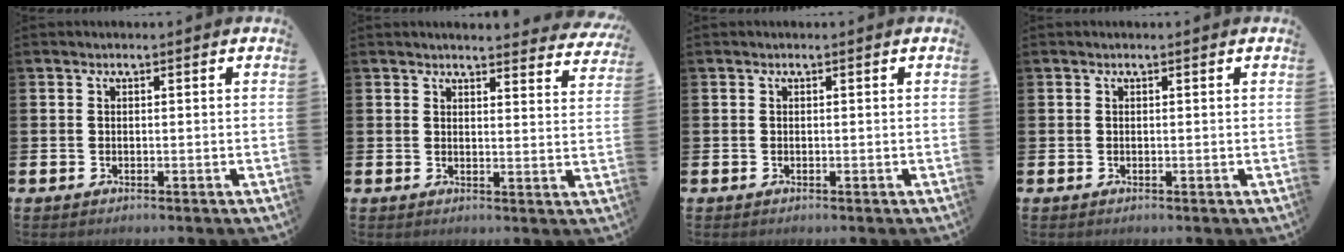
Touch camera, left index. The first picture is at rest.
{"total": 3.5, "force": [3.4, 0.0, 0.2], "torque": [-0.004, -0.025, 0.060]}
{"total": 0.0}
{"total": 0.0}